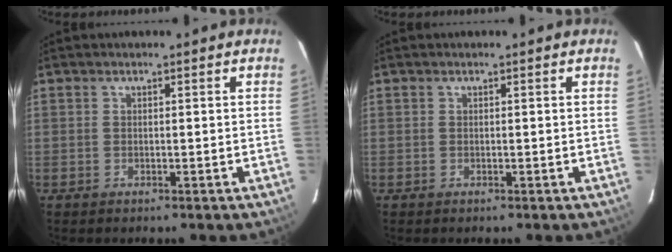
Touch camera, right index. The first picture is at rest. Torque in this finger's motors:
{"motor_torque": [0.00, 0.00, 0.01, 0.00]}